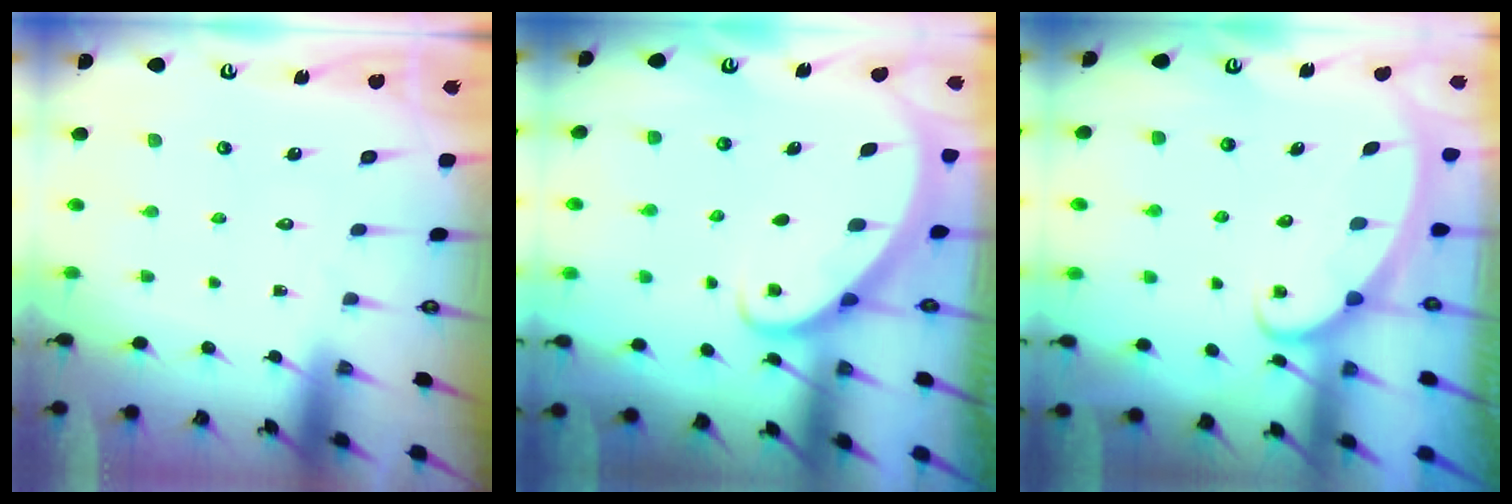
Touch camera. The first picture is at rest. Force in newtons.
{"total": 2.9, "press": 2.9, "slide": 0.2}
{"total": 2.5, "press": 2.5, "slide": 0.3}